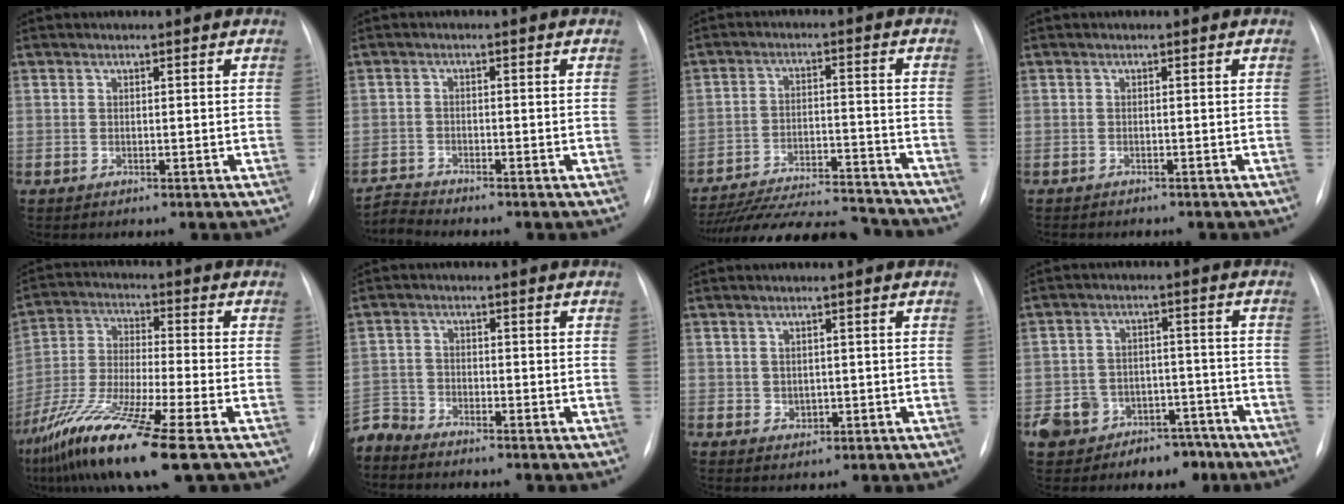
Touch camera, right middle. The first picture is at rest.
{"total": 2.9, "force": [-2.5, -1.0, -0.8], "torque": [0.013, -0.020, -0.050]}
{"total": 23.1, "force": [-21.4, 3.3, 8.0], "torque": [-0.139, -0.017, -0.305]}
{"total": 4.3, "force": [-3.7, 1.1, 1.8], "torque": [-0.022, -0.007, -0.042]}
{"total": 15.1, "force": [-9.1, 0.1, 12.1], "torque": [-0.259, -0.049, -0.170]}
{"total": 4.2, "force": [-4.1, 0.6, -0.5], "torque": [0.013, -0.009, -0.082]}
{"total": 1.7, "force": [0.0, 1.5, 0.8], "torque": [-0.013, 0.000, 0.007]}
{"total": 10.0, "force": [-6.3, 7.3, 2.4], "torque": [-0.038, 0.032, -0.087]}